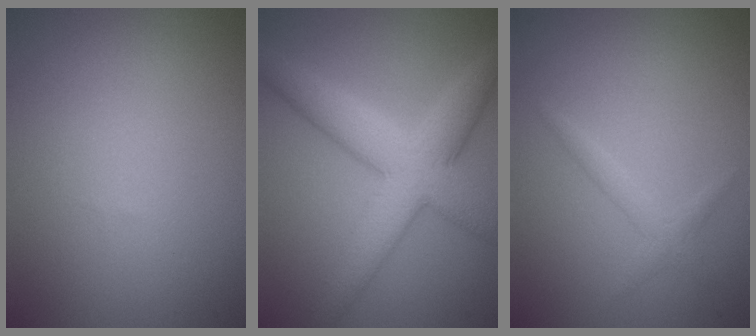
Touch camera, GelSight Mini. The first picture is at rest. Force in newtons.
{"total": 7.2, "press": 7.2, "slide": 0.0}
{"total": 1.4, "press": 1.4, "slide": 0.1}